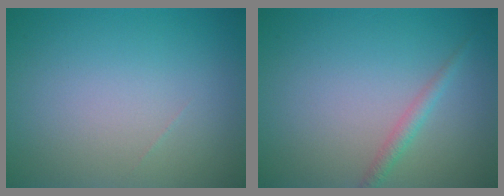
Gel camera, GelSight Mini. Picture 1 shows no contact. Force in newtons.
{"total": 1.4, "press": 1.4, "slide": 0.0}